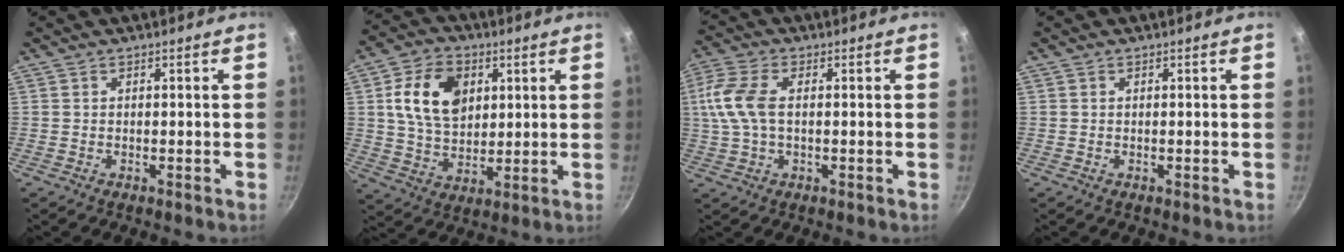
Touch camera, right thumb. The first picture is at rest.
{"total": 13.7, "force": [3.8, 9.6, 8.9], "torque": [-0.135, -0.006, 0.066]}
{"total": 9.5, "force": [1.0, 5.3, 7.8], "torque": [-0.170, 0.015, 0.012]}
{"total": 0.0}